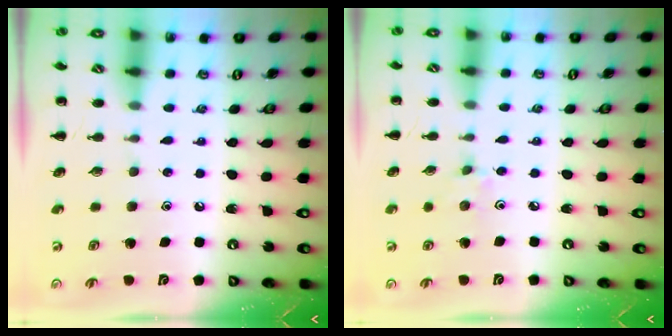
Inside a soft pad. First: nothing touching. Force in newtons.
{"total": 1.7, "press": 1.6, "slide": 0.6}